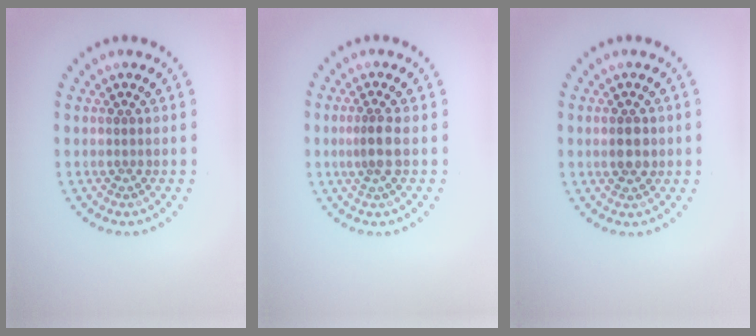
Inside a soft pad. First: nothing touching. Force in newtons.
{"total": 2.1, "press": 1.7, "slide": 1.3}
{"total": 2.0, "press": 2.0, "slide": 0.1}